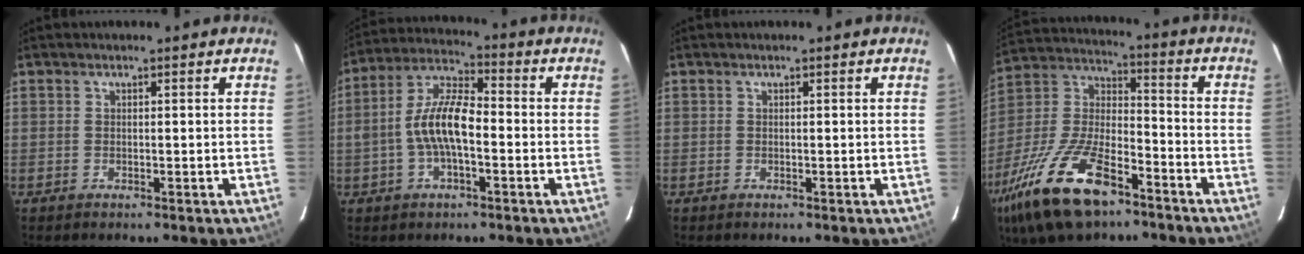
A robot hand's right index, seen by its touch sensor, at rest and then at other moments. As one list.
[{"total": 10.4, "force": [-2.0, 4.0, 9.4], "torque": [-0.195, 0.014, -0.039]}, {"total": 0.0}, {"total": 21.9, "force": [-13.4, 8.7, 15.0], "torque": [-0.318, -0.023, -0.244]}]